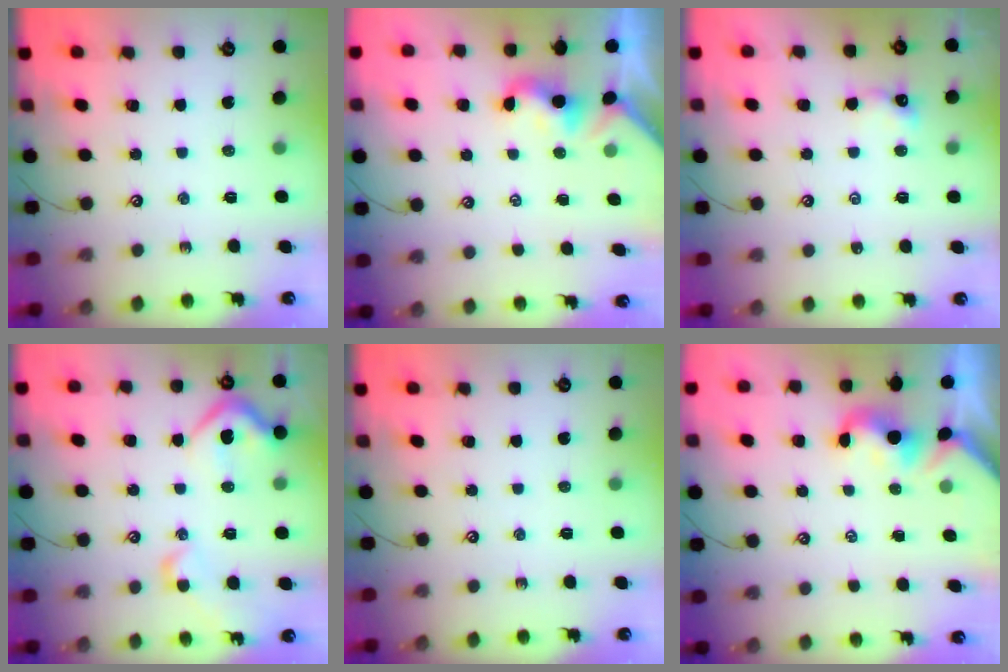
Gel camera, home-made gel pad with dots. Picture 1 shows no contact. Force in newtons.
{"total": 1.9, "press": 1.9, "slide": 0.5}
{"total": 1.2, "press": 1.2, "slide": 0.4}
{"total": 10.5, "press": 10.5, "slide": 1.3}
{"total": 0.0}
{"total": 1.6, "press": 1.5, "slide": 0.4}